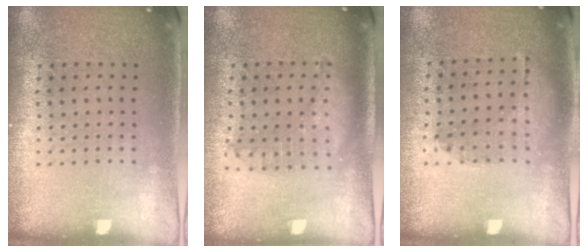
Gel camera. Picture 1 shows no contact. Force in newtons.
{"total": 1.2, "press": 1.2, "slide": 0.3}
{"total": 1.2, "press": 0.8, "slide": 0.9}